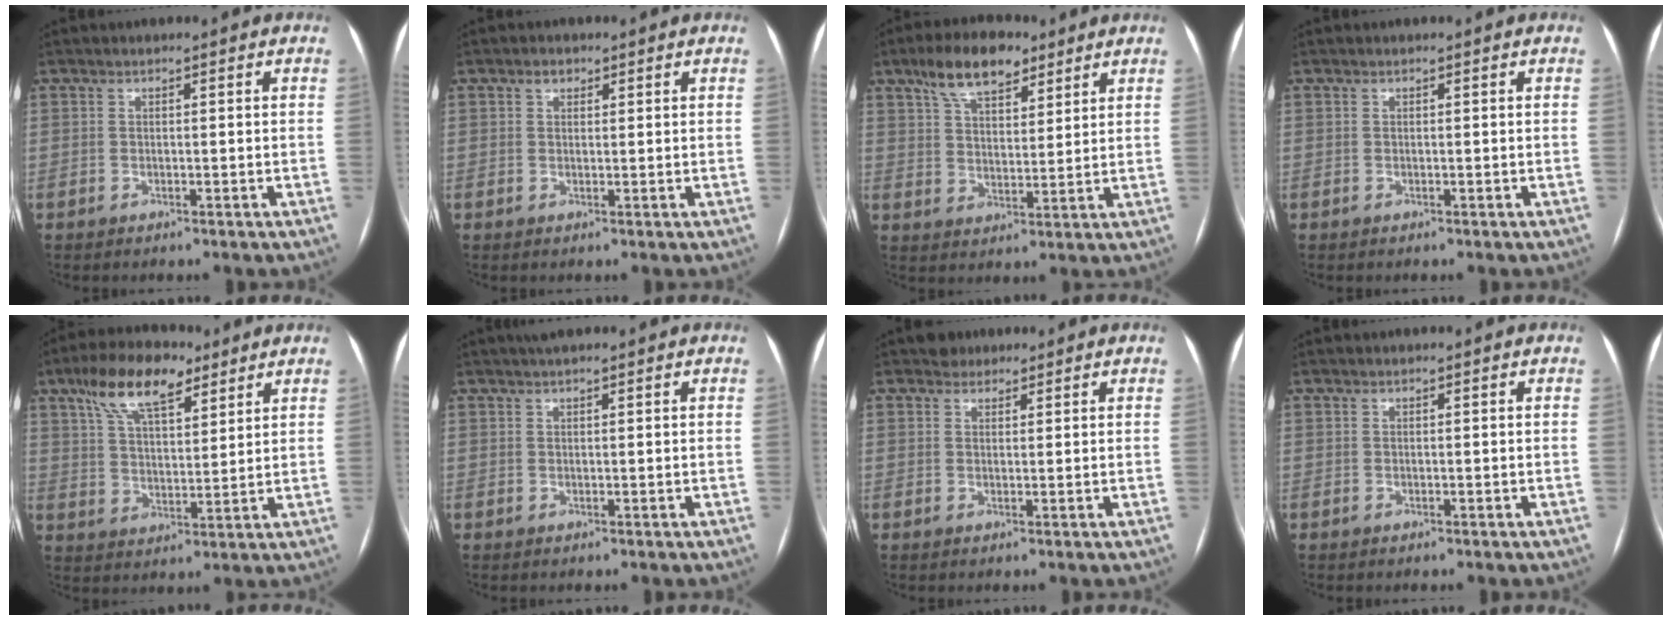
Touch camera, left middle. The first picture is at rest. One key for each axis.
{"total": 1.4, "fx": 0.9, "fy": 1.0, "fz": 0.6, "tx": -0.011, "ty": 0.005, "tz": 0.014}
{"total": 10.0, "fx": 6.7, "fy": 4.2, "fz": 6.1, "tx": -0.112, "ty": 0.019, "tz": 0.121}
{"total": 0.0}
{"total": 11.8, "fx": 7.4, "fy": 4.4, "fz": 8.1, "tx": -0.153, "ty": 0.025, "tz": 0.136}
{"total": 2.6, "fx": 2.0, "fy": 0.5, "fz": 1.6, "tx": -0.023, "ty": 0.021, "tz": 0.032}
{"total": 2.0, "fx": 1.6, "fy": 1.2, "fz": -0.1, "tx": 0.005, "ty": 0.008, "tz": 0.021}
{"total": 0.0}